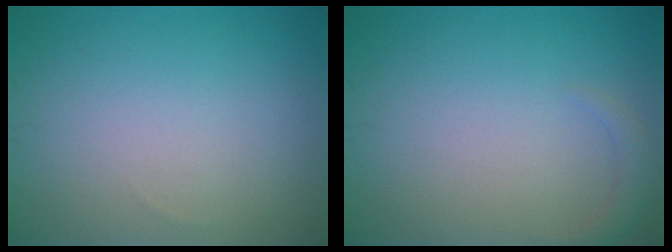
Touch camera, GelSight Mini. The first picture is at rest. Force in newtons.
{"total": 1.3, "press": 1.3, "slide": 0.2}